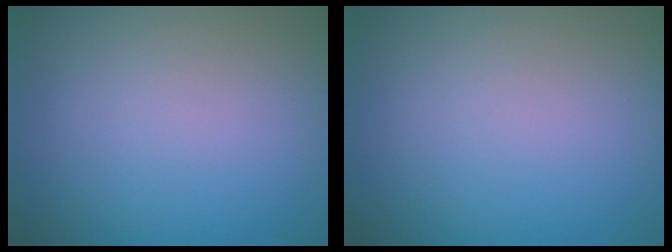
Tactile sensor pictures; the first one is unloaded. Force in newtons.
{"total": 0.0}